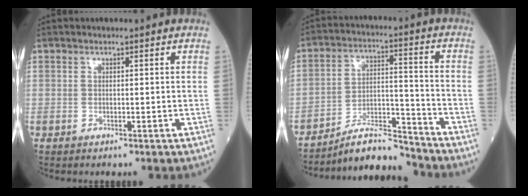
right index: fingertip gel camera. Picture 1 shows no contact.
{"total": 8.5, "force": [-8.2, 1.1, 1.7], "torque": [-0.027, 0.030, -0.143]}